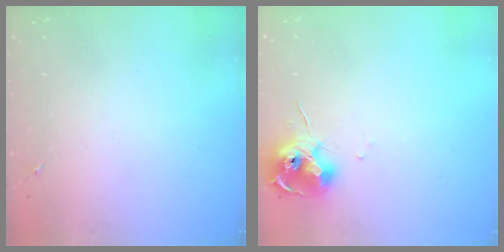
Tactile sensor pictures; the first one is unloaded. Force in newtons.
{"total": 10.6, "press": 10.5, "slide": 0.8}